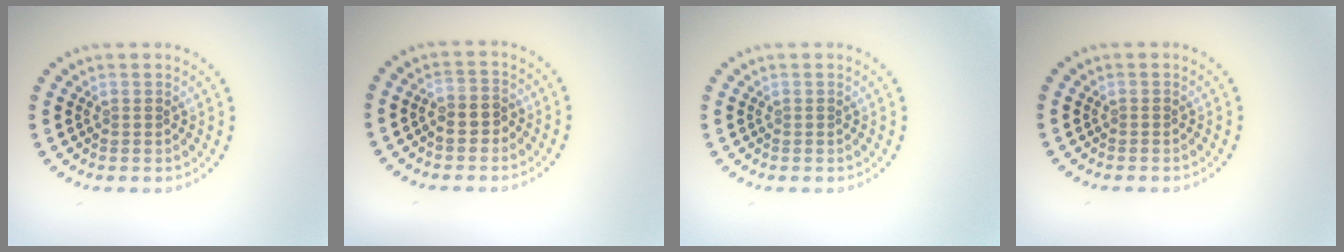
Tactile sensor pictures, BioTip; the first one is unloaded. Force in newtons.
{"total": 1.5, "press": 1.3, "slide": 0.6}
{"total": 0.0}
{"total": 0.0}